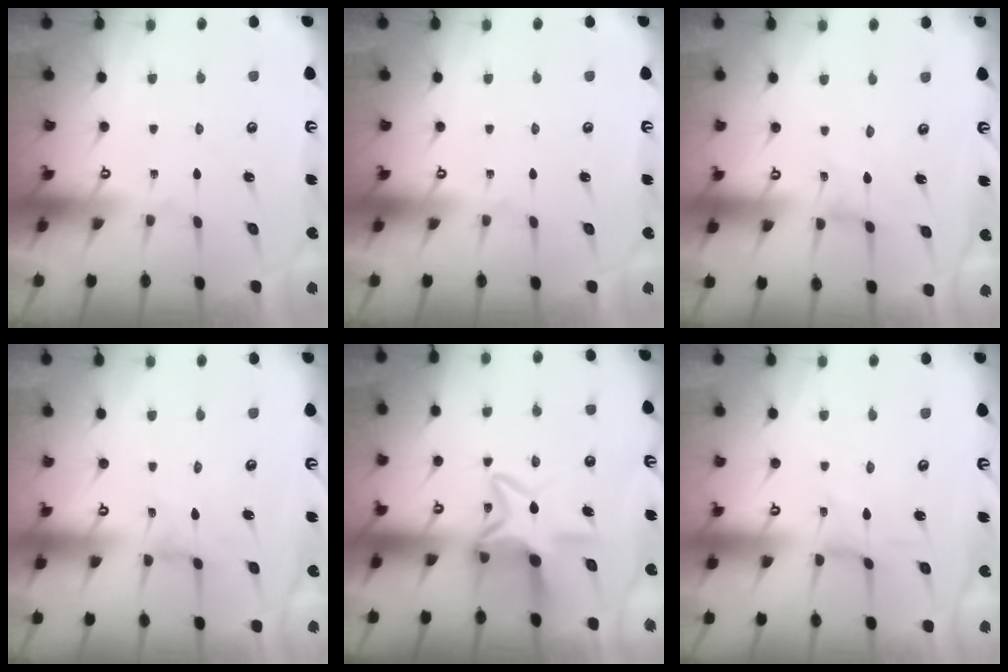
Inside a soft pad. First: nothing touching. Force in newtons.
{"total": 0.0}
{"total": 0.0}
{"total": 0.8, "press": 0.7, "slide": 0.3}
{"total": 8.8, "press": 8.7, "slide": 0.9}
{"total": 0.0}